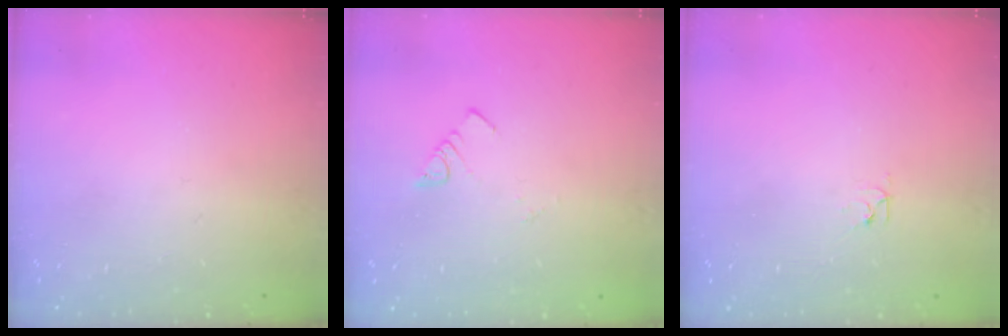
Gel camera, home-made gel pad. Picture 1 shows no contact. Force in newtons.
{"total": 1.8, "press": 1.8, "slide": 0.2}
{"total": 2.3, "press": 2.3, "slide": 0.2}